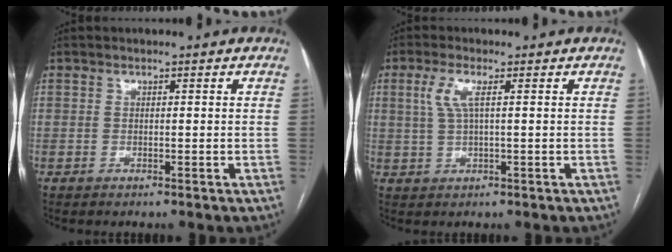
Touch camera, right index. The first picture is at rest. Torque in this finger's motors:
{"motor_torque": [0.06, 0.03, 0.30, 0.10]}